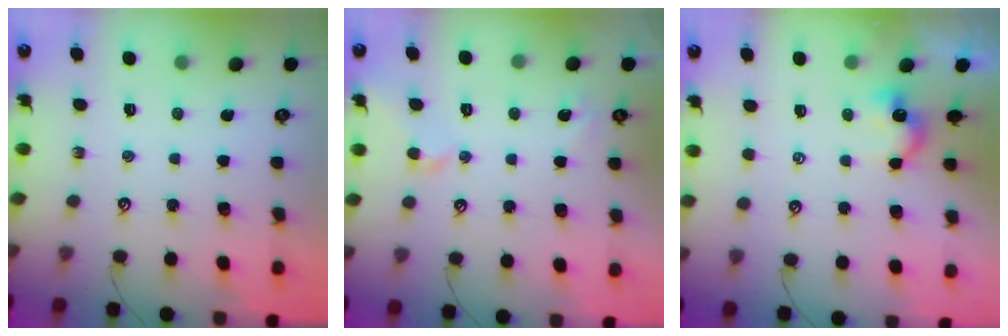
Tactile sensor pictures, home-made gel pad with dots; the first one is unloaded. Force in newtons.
{"total": 2.0, "press": 1.9, "slide": 0.5}
{"total": 1.6, "press": 1.5, "slide": 0.4}